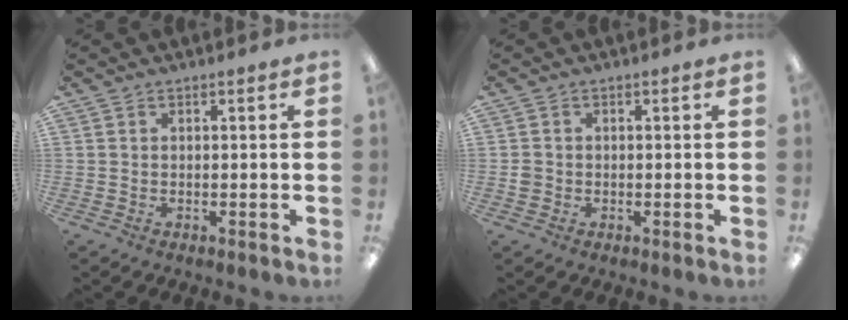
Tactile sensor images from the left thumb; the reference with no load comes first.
{"total": 1.8, "force": [-0.4, 1.7, 0.5], "torque": [-0.008, 0.003, -0.010]}